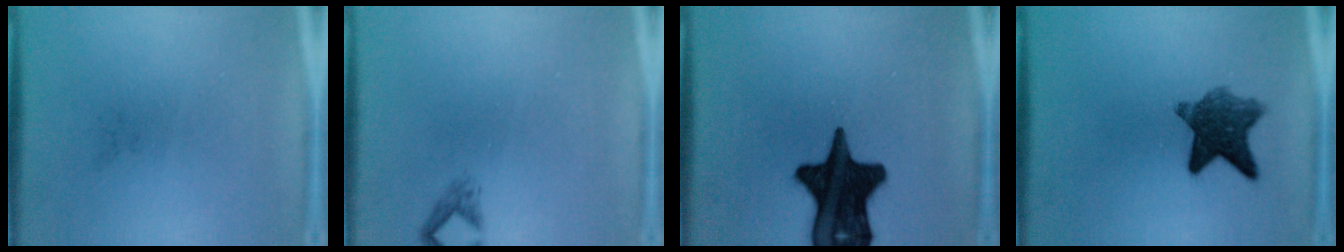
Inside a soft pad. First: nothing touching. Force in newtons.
{"total": 1.0}
{"total": 18.9}
{"total": 8.1}